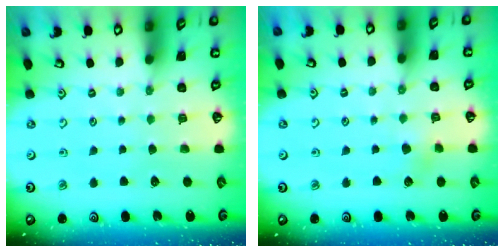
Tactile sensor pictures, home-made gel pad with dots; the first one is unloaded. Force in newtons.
{"total": 3.0, "press": 2.9, "slide": 0.5}